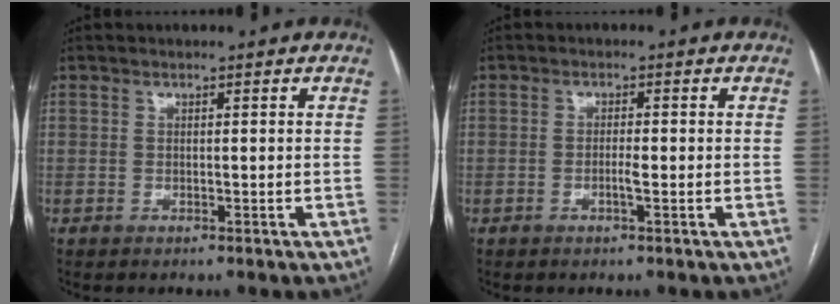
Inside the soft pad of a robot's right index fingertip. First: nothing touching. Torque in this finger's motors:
{"motor_torque": [-0.23, 0.11, 0.03, 0.00]}